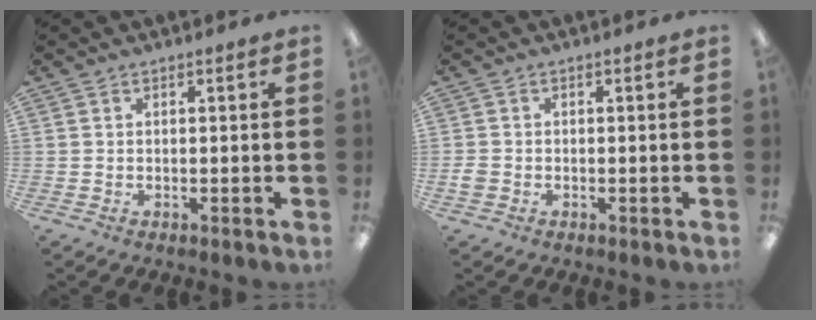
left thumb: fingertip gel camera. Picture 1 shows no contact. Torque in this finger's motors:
{"motor_torque": [-0.21, 0.19, 0.15, -0.22, 0.01]}